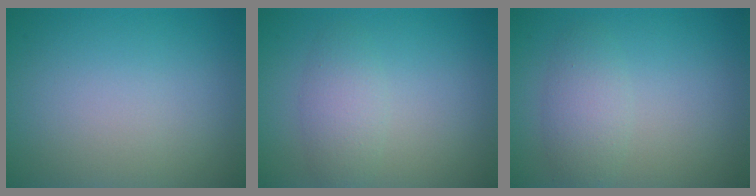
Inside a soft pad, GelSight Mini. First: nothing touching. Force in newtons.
{"total": 2.4, "press": 2.4, "slide": 0.0}
{"total": 2.5, "press": 2.5, "slide": 0.2}